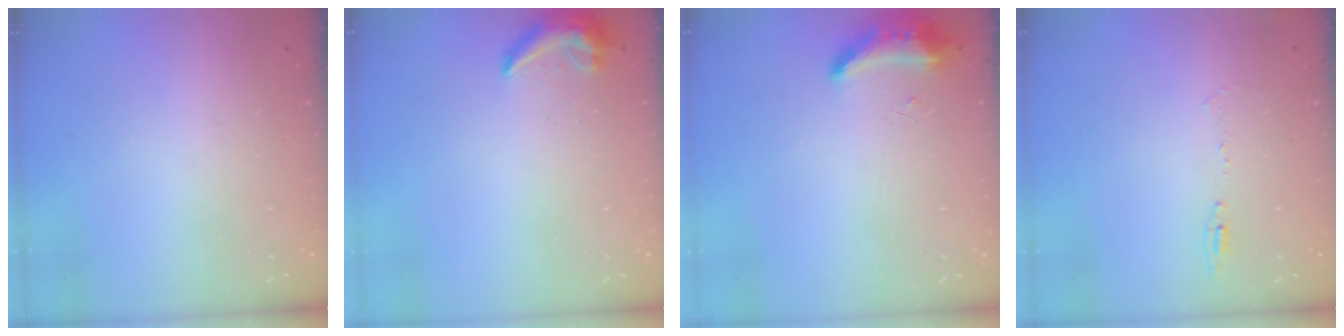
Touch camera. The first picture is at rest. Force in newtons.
{"total": 7.6, "press": 7.6, "slide": 0.7}
{"total": 12.5, "press": 9.4, "slide": 8.2}
{"total": 6.2, "press": 6.0, "slide": 1.5}